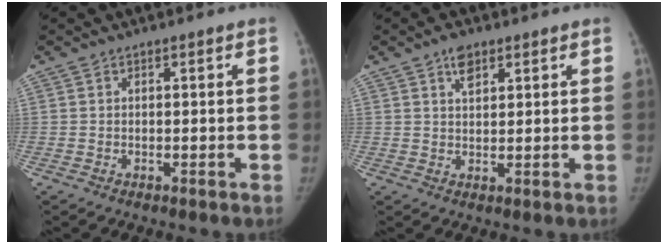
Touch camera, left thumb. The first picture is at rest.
{"total": 3.6, "force": [2.2, 1.9, 2.2], "torque": [-0.026, -0.009, 0.038]}